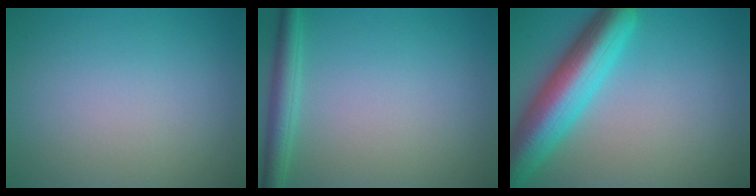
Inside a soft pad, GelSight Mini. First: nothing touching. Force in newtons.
{"total": 2.7, "press": 2.7, "slide": 0.1}
{"total": 8.5, "press": 8.4, "slide": 0.5}